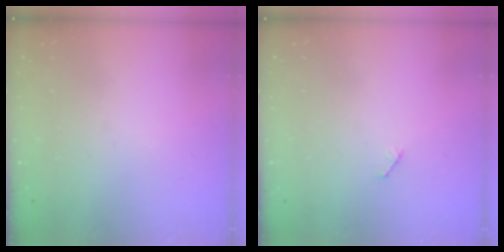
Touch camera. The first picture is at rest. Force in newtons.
{"total": 2.5, "press": 2.5, "slide": 0.3}